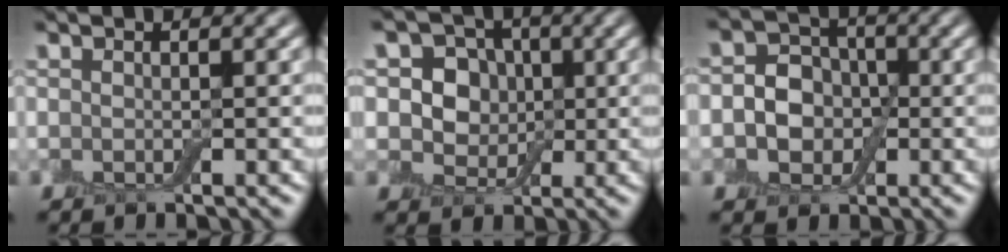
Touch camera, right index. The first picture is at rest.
{"total": 6.2, "force": [1.5, 5.2, 2.9], "torque": [-0.040, 0.019, -0.001]}
{"total": 4.4, "force": [-0.4, 3.6, 2.4], "torque": [-0.023, -0.001, -0.023]}